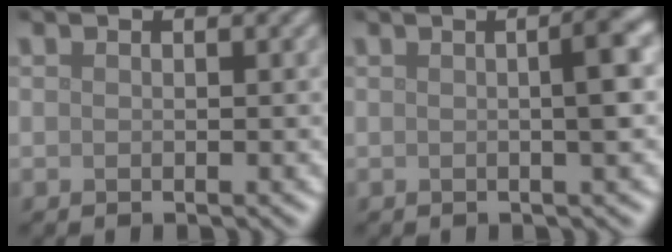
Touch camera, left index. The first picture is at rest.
{"total": 3.0, "force": [0.2, 0.5, 3.0], "torque": [-0.039, 0.008, -0.002]}